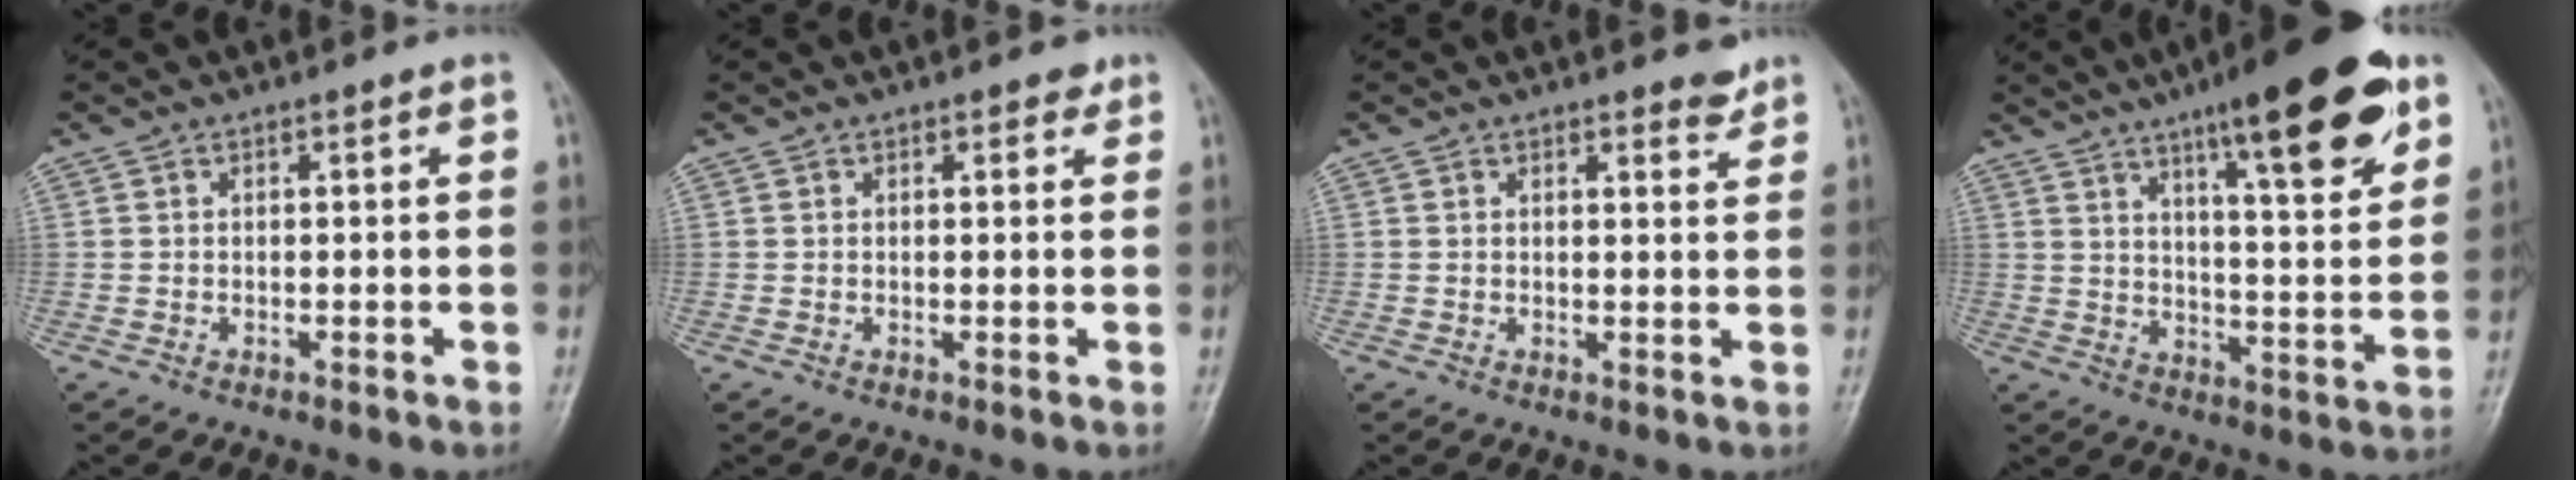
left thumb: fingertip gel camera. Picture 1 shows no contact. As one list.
[{"total": 1.6, "force": [1.2, 0.8, 0.7], "torque": [0.001, -0.005, 0.010]}, {"total": 2.6, "force": [2.3, 0.8, 1.1], "torque": [-0.002, -0.017, 0.028]}, {"total": 19.7, "force": [11.6, 4.4, 15.2], "torque": [-0.195, -0.047, 0.174]}]